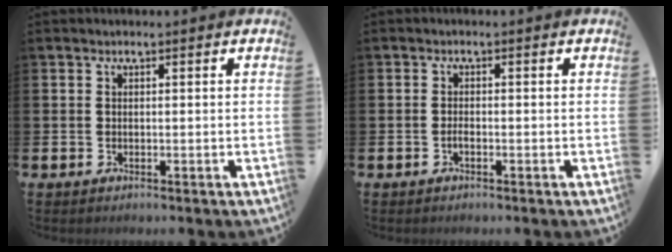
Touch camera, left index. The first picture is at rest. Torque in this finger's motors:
{"motor_torque": [0.28, 0.24, 0.00, 0.05]}